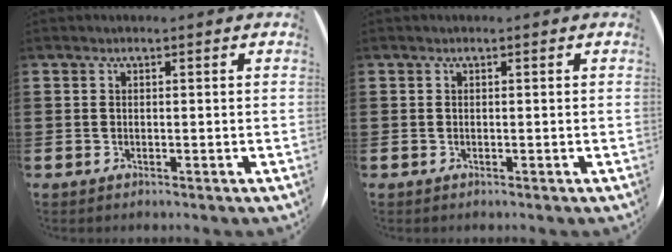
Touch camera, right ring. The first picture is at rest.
{"total": 0.0}